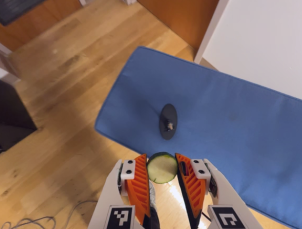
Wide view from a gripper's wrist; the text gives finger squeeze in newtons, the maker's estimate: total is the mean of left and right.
{"total": 9.5, "left": 9.7, "right": 9.3}